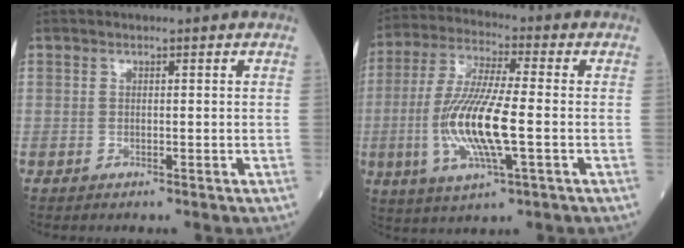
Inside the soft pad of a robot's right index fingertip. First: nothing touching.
{"total": 13.5, "force": [-2.4, 1.8, 13.1], "torque": [-0.274, -0.011, -0.047]}